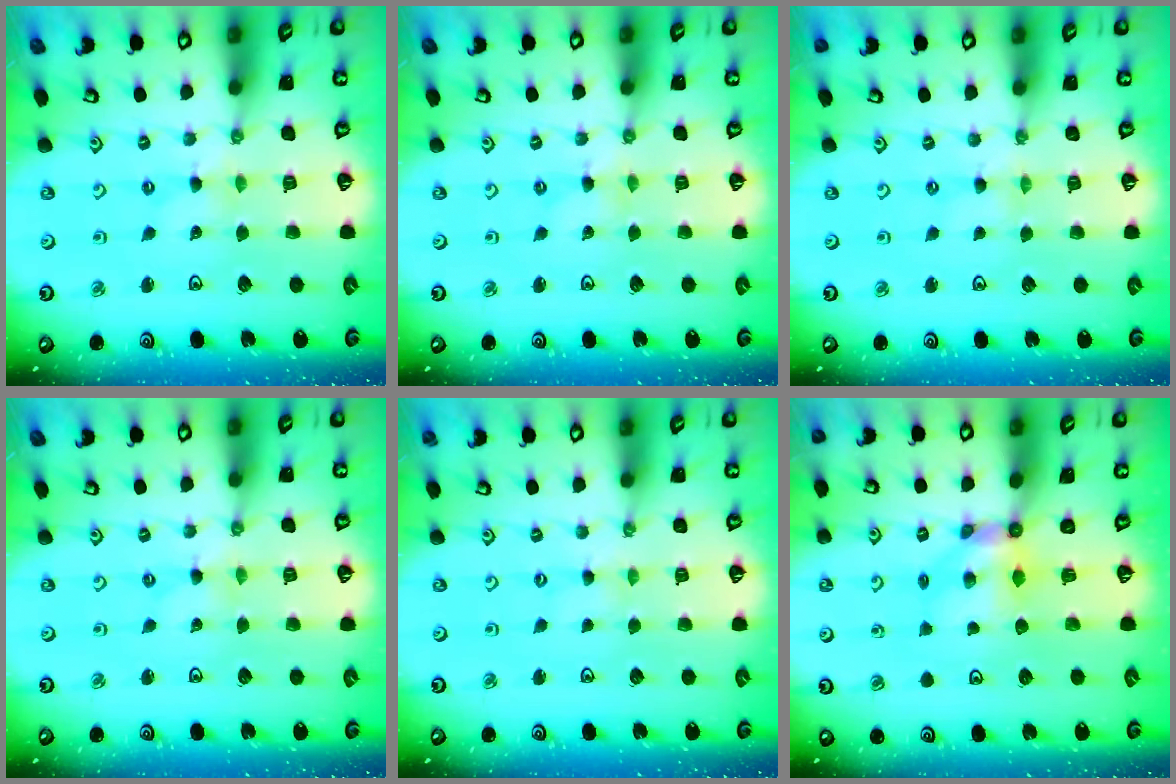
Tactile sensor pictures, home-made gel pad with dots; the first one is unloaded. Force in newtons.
{"total": 0.0}
{"total": 1.2, "press": 1.2, "slide": 0.3}
{"total": 0.0}
{"total": 0.0}
{"total": 5.3, "press": 5.3, "slide": 0.2}